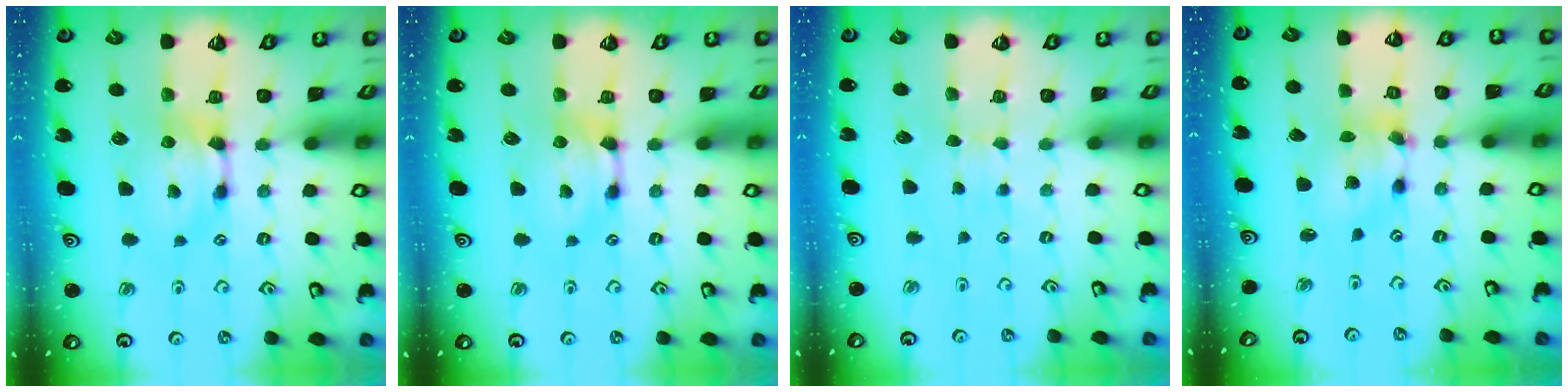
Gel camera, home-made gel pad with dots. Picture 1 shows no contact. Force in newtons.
{"total": 0.0}
{"total": 2.8, "press": 2.8, "slide": 0.2}
{"total": 5.0, "press": 4.6, "slide": 1.8}